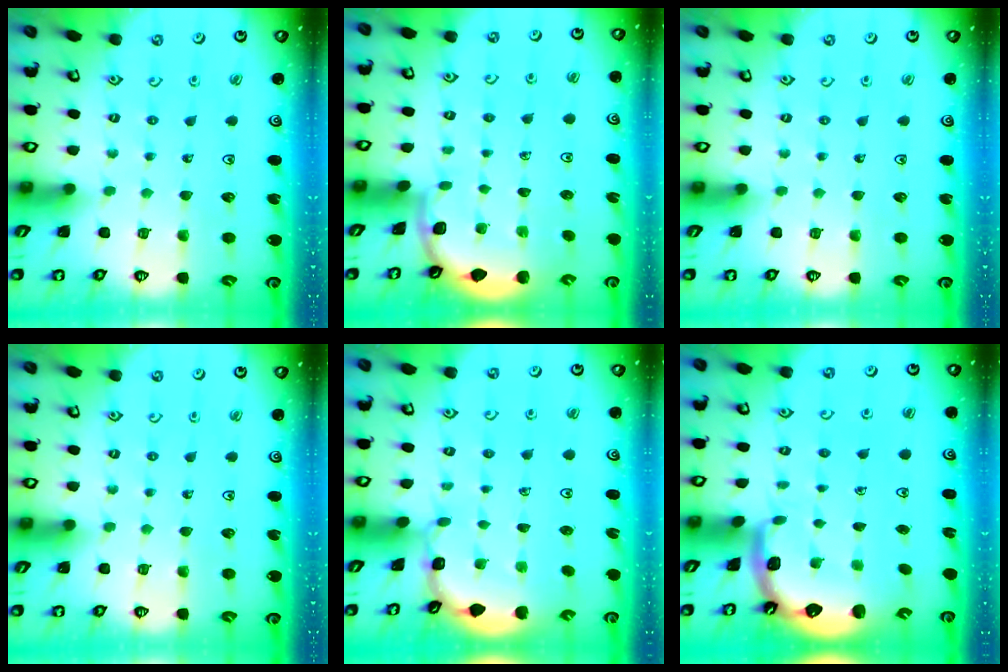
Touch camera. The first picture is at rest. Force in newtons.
{"total": 1.9, "press": 1.9, "slide": 0.0}
{"total": 0.0}
{"total": 0.0}
{"total": 2.1, "press": 2.1, "slide": 0.2}
{"total": 1.5, "press": 1.4, "slide": 0.6}